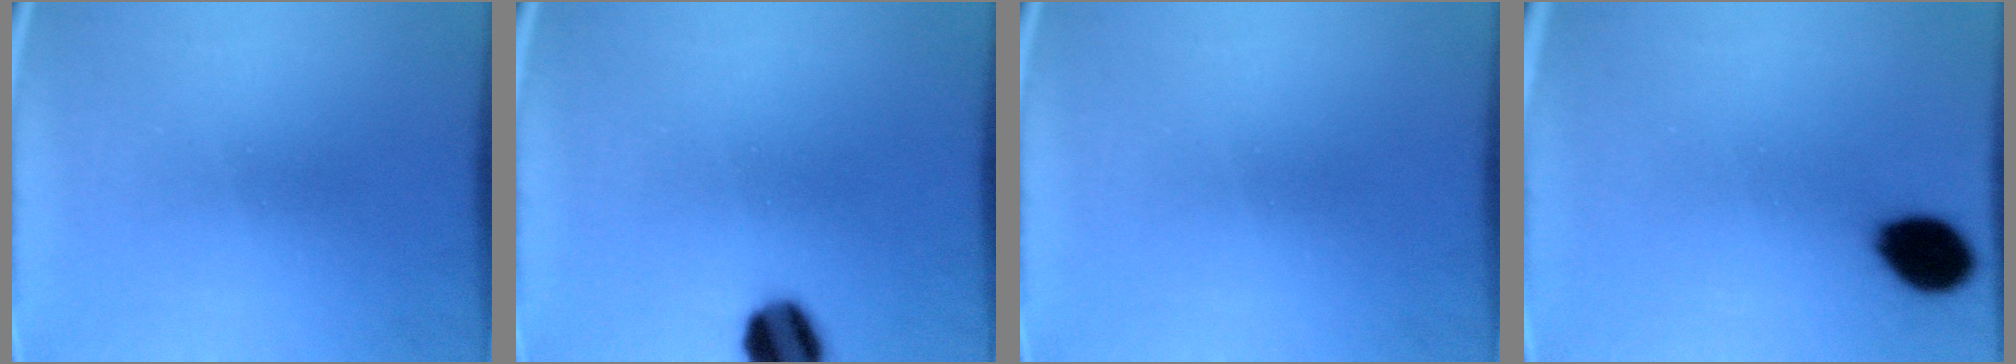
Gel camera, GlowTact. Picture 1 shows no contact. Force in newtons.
{"total": 8.4}
{"total": 0.0}
{"total": 9.8}